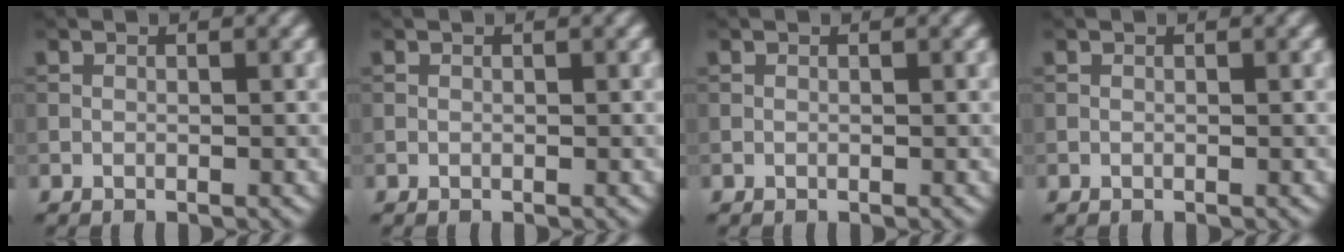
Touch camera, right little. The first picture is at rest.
{"total": 0.0}
{"total": 0.0}
{"total": 0.0}